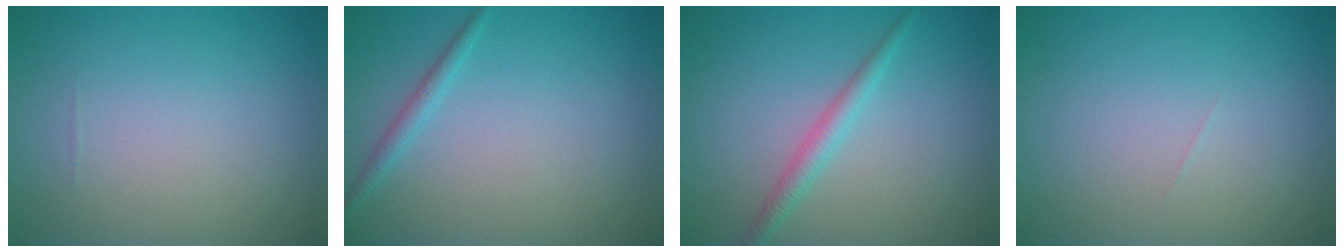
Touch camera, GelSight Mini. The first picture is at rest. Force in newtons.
{"total": 1.3, "press": 1.3, "slide": 0.0}
{"total": 2.0, "press": 2.0, "slide": 0.1}
{"total": 0.0}